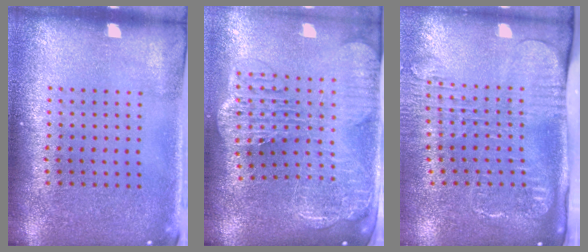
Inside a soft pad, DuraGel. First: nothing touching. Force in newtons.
{"total": 3.4, "press": 2.8, "slide": 1.9}
{"total": 2.6, "press": 2.0, "slide": 1.7}